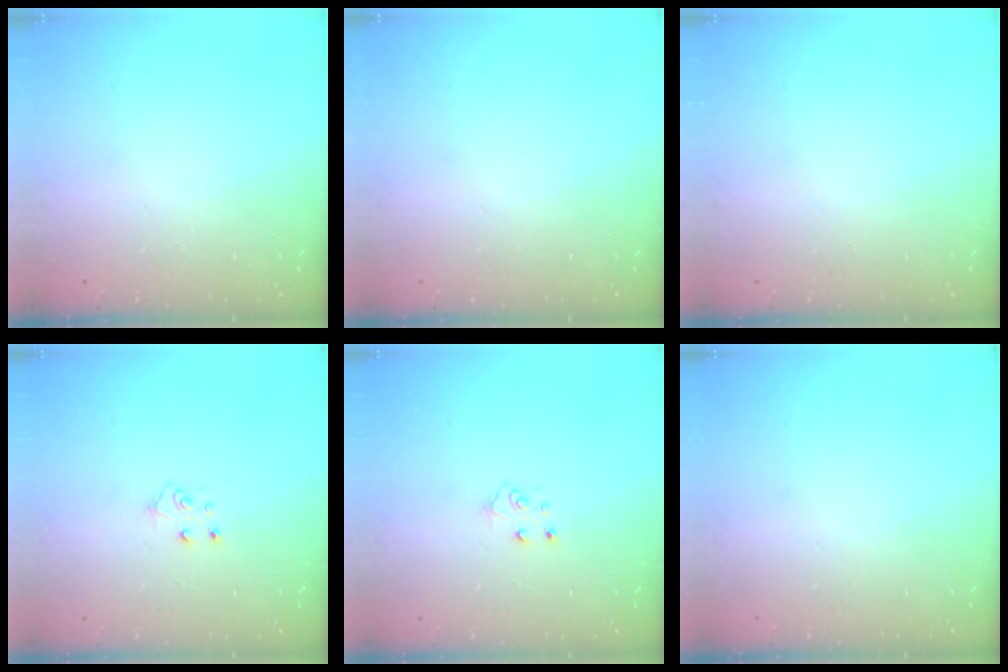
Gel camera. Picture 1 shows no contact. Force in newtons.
{"total": 0.0}
{"total": 0.0}
{"total": 5.1, "press": 5.1, "slide": 0.5}
{"total": 5.1, "press": 5.1, "slide": 0.5}
{"total": 0.0}